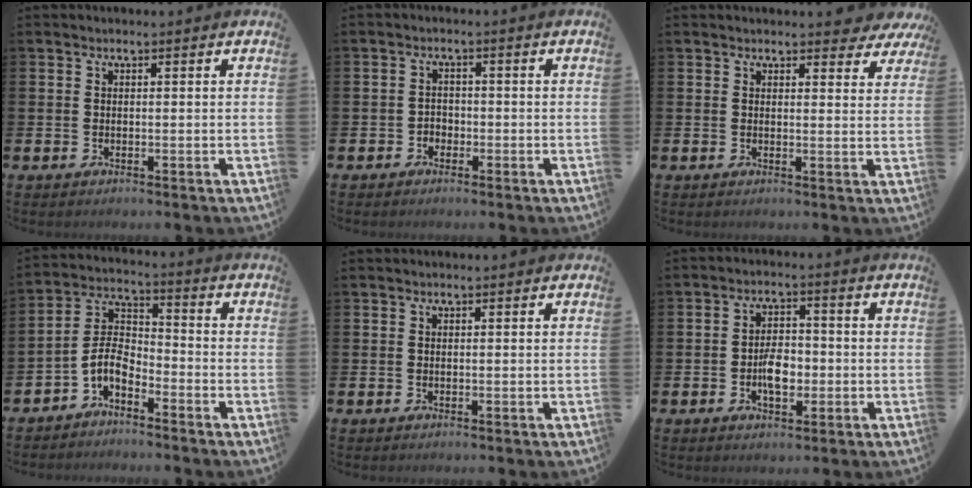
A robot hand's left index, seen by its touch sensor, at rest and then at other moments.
{"total": 1.7, "force": [-1.1, 1.3, 0.1], "torque": [0.001, 0.000, -0.027]}
{"total": 2.6, "force": [2.4, 0.8, 0.4], "torque": [0.008, -0.011, 0.040]}
{"total": 4.5, "force": [-3.0, 2.1, 2.6], "torque": [-0.073, -0.019, -0.070]}
{"total": 0.0}
{"total": 4.3, "force": [-1.0, 2.4, 3.5], "torque": [-0.055, 0.004, -0.020]}